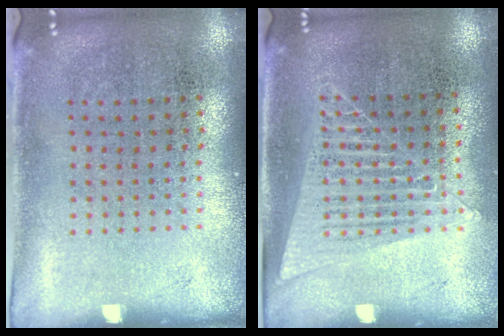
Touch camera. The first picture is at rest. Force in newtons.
{"total": 1.1, "press": 1.0, "slide": 0.5}